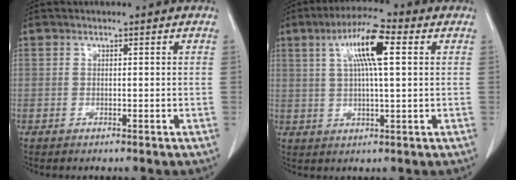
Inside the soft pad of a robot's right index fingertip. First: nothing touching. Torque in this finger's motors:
{"motor_torque": [1.42, 0.65, 0.28, 0.13]}